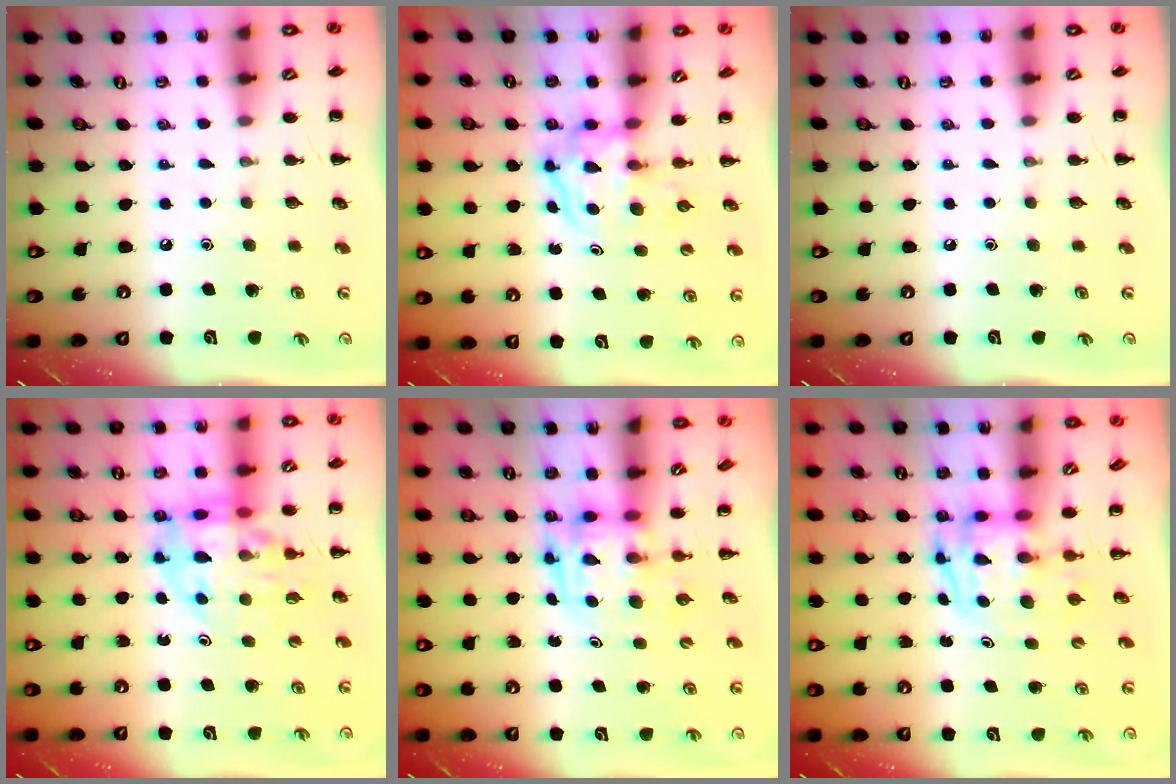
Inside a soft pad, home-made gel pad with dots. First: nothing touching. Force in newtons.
{"total": 3.9, "press": 3.9, "slide": 0.4}
{"total": 0.0}
{"total": 13.5, "press": 12.9, "slide": 3.8}
{"total": 3.7, "press": 3.7, "slide": 0.7}
{"total": 3.7, "press": 3.6, "slide": 0.7}